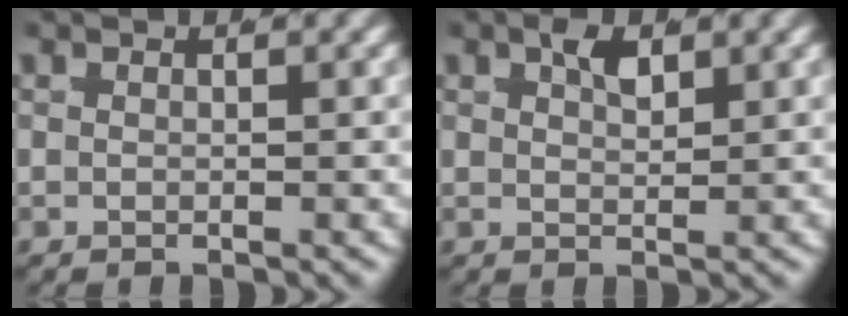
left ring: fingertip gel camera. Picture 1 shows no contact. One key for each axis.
{"total": 1.6, "fx": 0.8, "fy": 0.7, "fz": 1.2, "tx": -0.021, "ty": -0.008, "tz": 0.017}